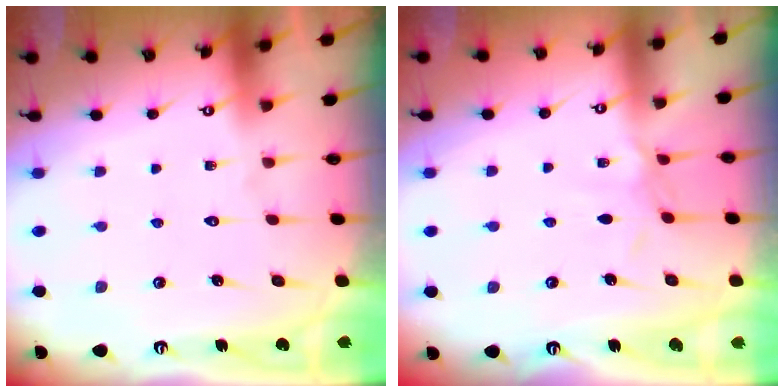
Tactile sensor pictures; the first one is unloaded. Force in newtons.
{"total": 4.2, "press": 4.2, "slide": 0.4}